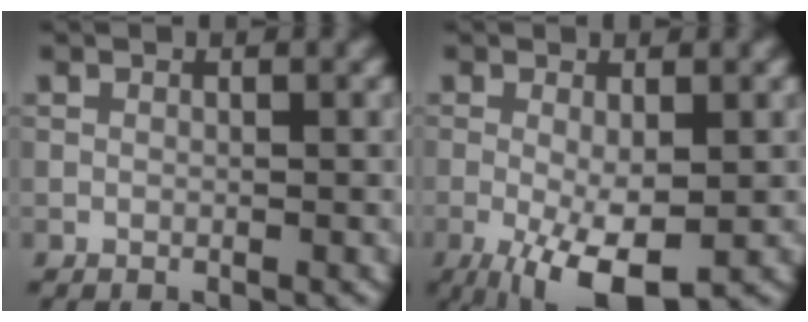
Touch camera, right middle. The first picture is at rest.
{"total": 6.0, "force": [-1.9, 2.0, 5.3], "torque": [-0.106, -0.017, -0.030]}